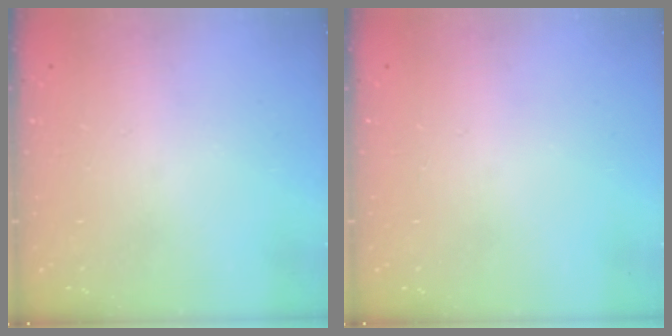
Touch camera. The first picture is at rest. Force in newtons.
{"total": 0.0}